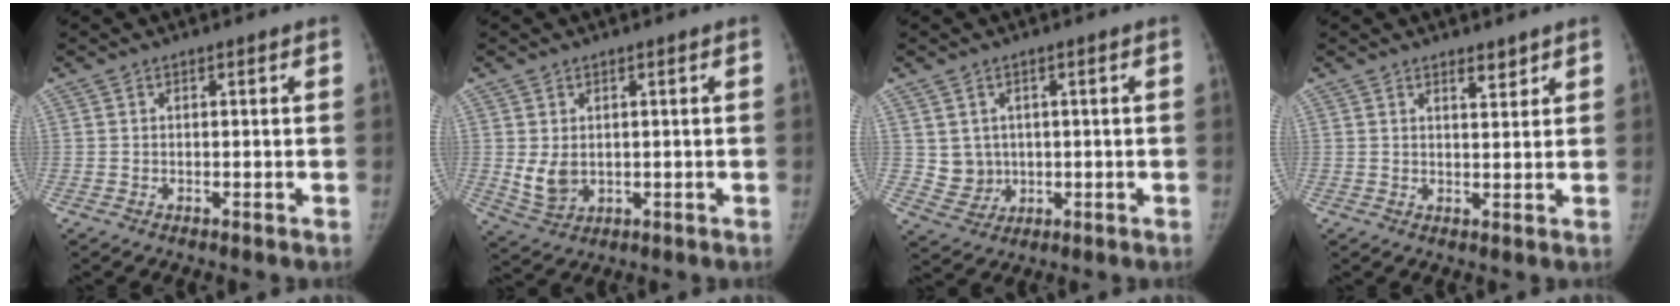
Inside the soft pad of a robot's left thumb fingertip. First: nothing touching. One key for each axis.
{"total": 4.8, "fx": 0.3, "fy": 3.5, "fz": 3.3, "tx": -0.051, "ty": -0.012, "tz": 0.020}
{"total": 4.6, "fx": 0.7, "fy": 4.3, "fz": 1.4, "tx": -0.006, "ty": -0.006, "tz": 0.024}
{"total": 2.6, "fx": 2.0, "fy": 0.9, "fz": 1.3, "tx": -0.013, "ty": -0.016, "tz": 0.033}